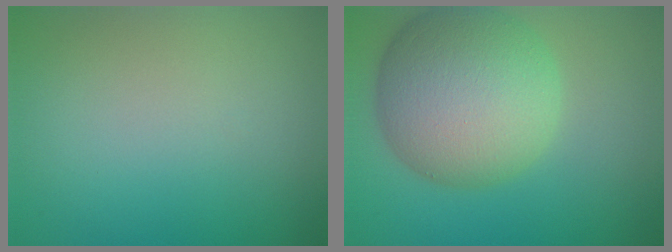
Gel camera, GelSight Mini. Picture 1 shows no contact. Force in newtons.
{"total": 11.5, "press": 11.5, "slide": 0.5}